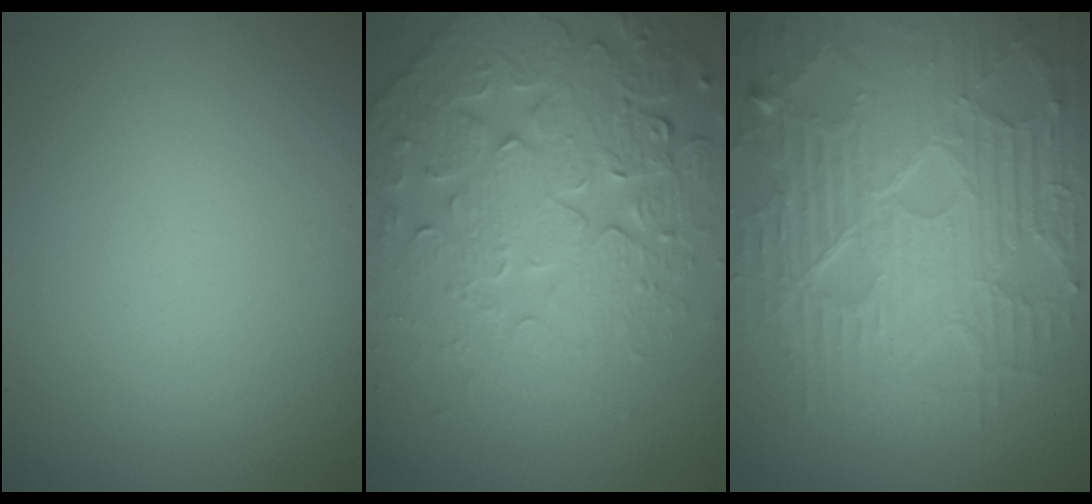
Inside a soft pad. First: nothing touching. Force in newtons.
{"total": 7.7, "press": 5.8, "slide": 5.1}
{"total": 9.3, "press": 6.6, "slide": 6.6}